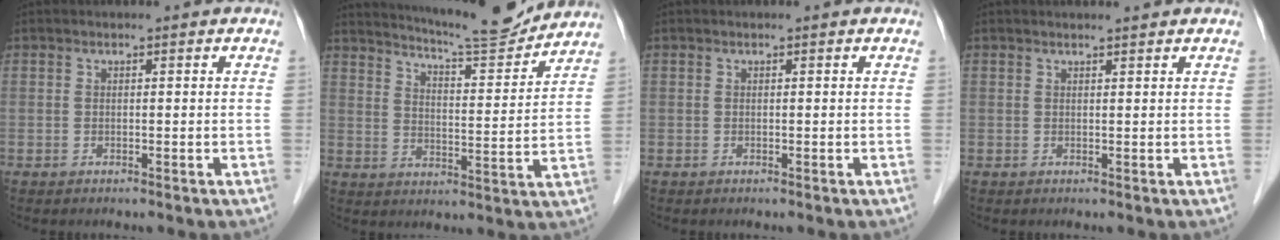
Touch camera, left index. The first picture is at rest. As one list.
[{"total": 12.7, "force": [12.1, 0.2, 3.8], "torque": [-0.065, -0.014, 0.172]}, {"total": 0.0}, {"total": 1.1, "force": [1.0, -0.1, 0.4], "torque": [-0.007, 0.000, 0.016]}]